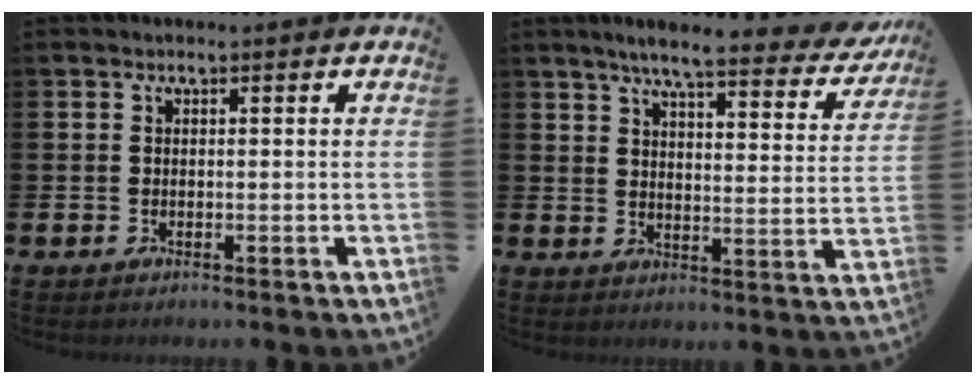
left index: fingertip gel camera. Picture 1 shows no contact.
{"total": 6.9, "force": [6.0, 0.9, 3.4], "torque": [-0.066, -0.039, 0.094]}